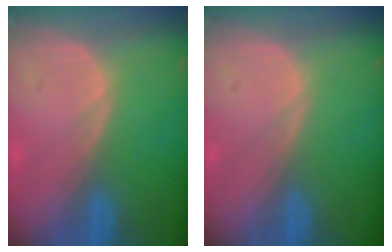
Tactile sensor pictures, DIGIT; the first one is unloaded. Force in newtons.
{"total": 0.0}